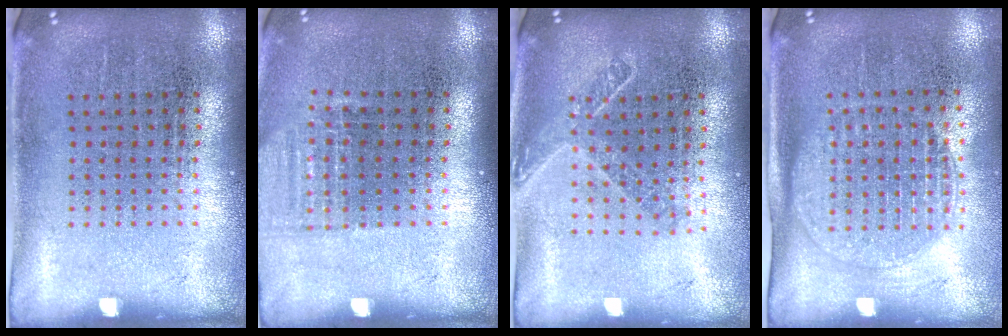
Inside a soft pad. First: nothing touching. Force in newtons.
{"total": 1.0, "press": 0.9, "slide": 0.5}
{"total": 1.5, "press": 1.2, "slide": 0.9}
{"total": 1.5, "press": 1.3, "slide": 0.8}